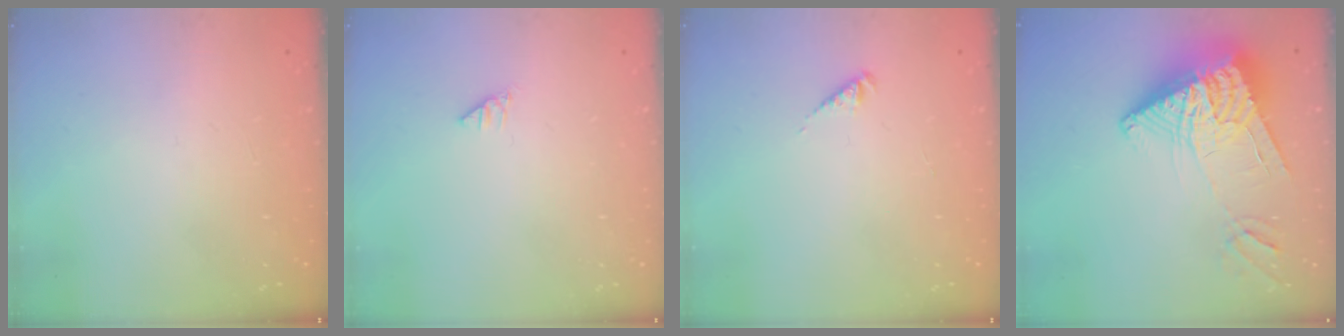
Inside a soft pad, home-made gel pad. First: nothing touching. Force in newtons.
{"total": 0.0}
{"total": 2.5, "press": 2.5, "slide": 0.5}
{"total": 15.8, "press": 15.7, "slide": 1.9}